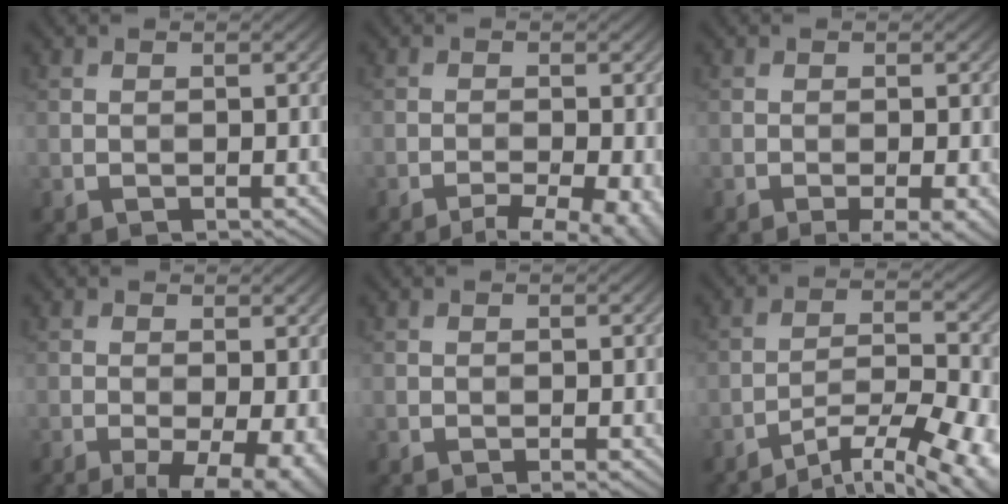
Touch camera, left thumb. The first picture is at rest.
{"total": 5.5, "force": [-3.6, 1.1, 4.1], "torque": [-0.057, -0.005, -0.051]}
{"total": 3.2, "force": [-1.6, 0.4, 2.7], "torque": [-0.045, 0.001, -0.024]}
{"total": 7.7, "force": [-3.2, 2.5, 6.5], "torque": [-0.104, -0.013, -0.041]}
{"total": 0.7, "force": [-0.4, 0.0, 0.6], "torque": [-0.010, -0.001, -0.009]}
{"total": 13.3, "force": [-9.6, 3.6, 8.4], "torque": [-0.144, -0.013, -0.129]}